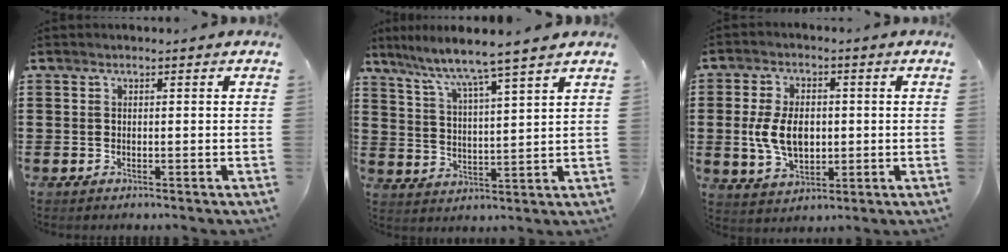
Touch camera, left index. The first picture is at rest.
{"total": 5.7, "force": [5.0, -1.1, 2.5], "torque": [-0.073, -0.041, 0.077]}
{"total": 8.0, "force": [0.0, 4.9, 6.3], "torque": [-0.140, 0.003, -0.008]}